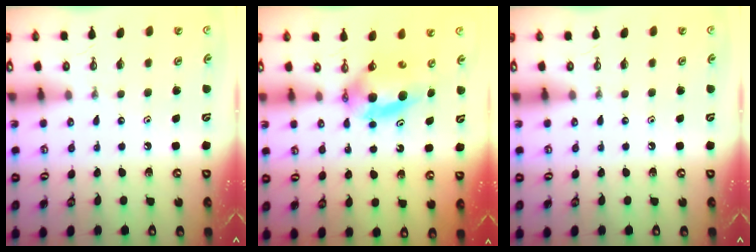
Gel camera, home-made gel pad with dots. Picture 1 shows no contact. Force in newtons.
{"total": 6.6, "press": 6.2, "slide": 2.5}
{"total": 0.0}